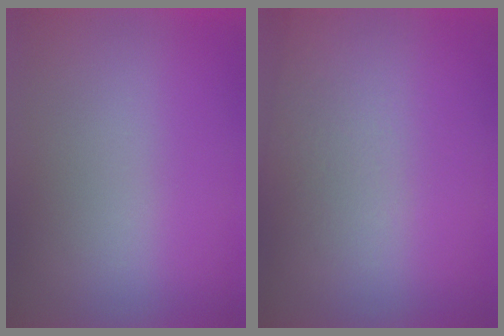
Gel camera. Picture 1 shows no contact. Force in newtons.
{"total": 2.9}